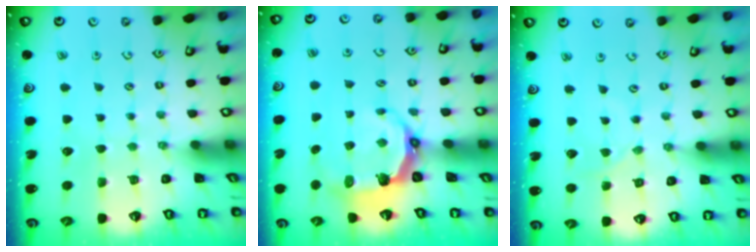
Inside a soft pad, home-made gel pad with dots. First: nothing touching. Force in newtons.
{"total": 6.5, "press": 5.0, "slide": 4.1}
{"total": 0.6, "press": 0.5, "slide": 0.2}